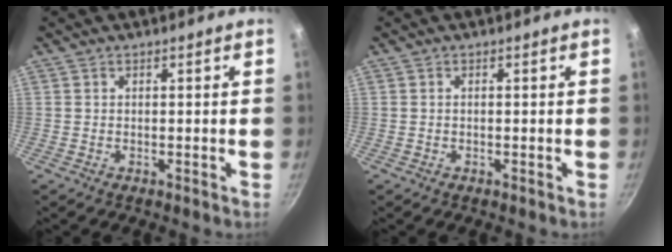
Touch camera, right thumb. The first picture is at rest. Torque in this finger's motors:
{"motor_torque": [-0.26, -0.01, -0.21, 0.12, 0.06]}